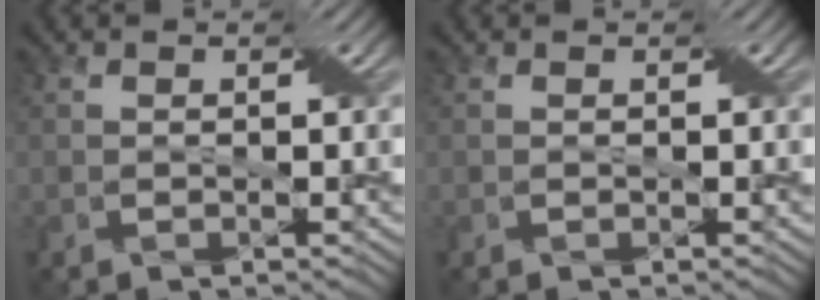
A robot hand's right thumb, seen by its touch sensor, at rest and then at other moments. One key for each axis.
{"total": 0.0}